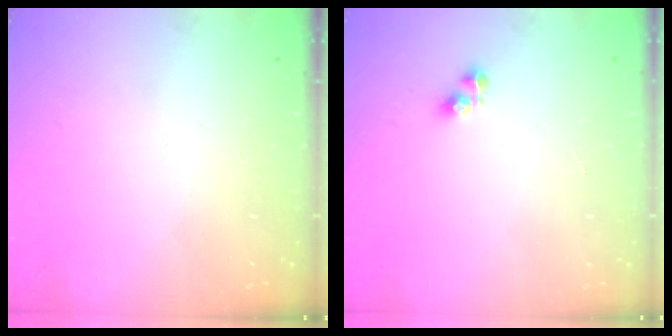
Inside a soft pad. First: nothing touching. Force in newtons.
{"total": 3.9, "press": 3.8, "slide": 0.4}